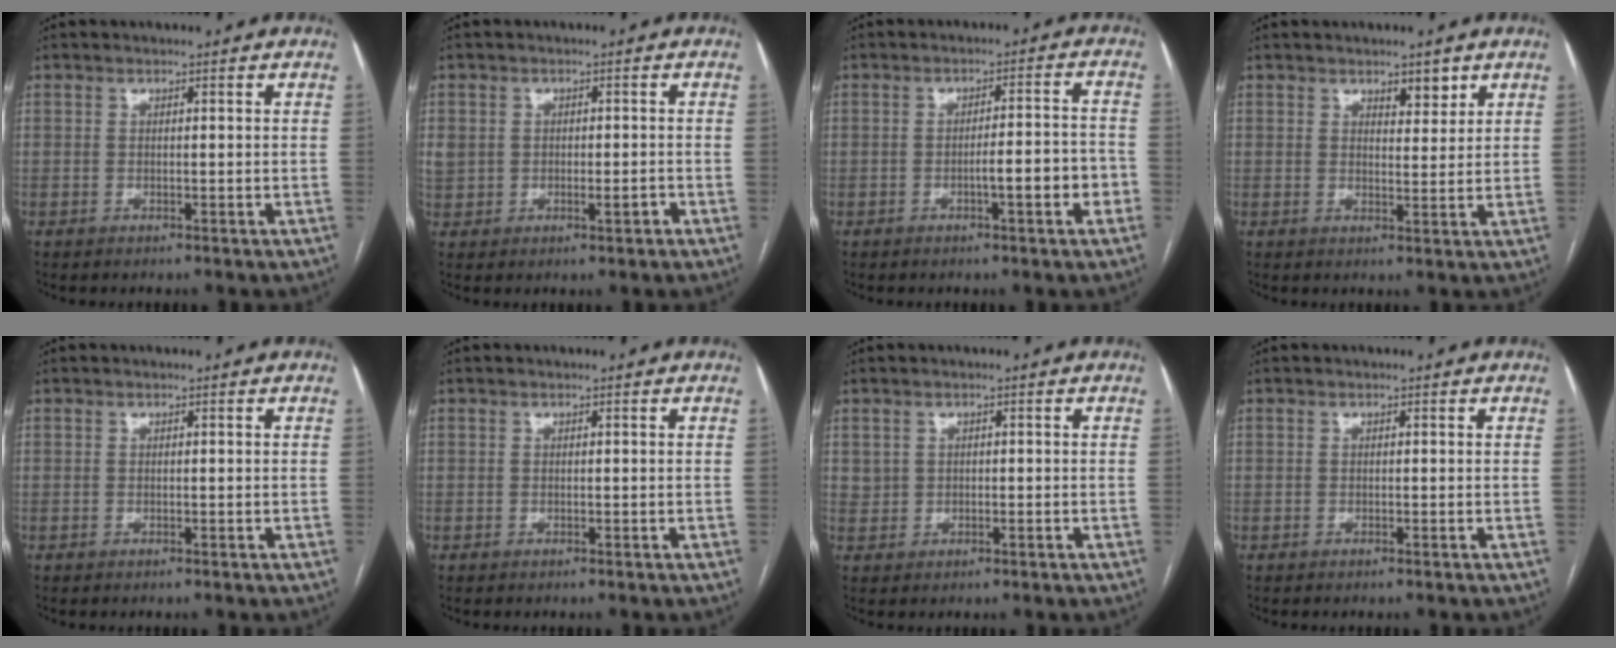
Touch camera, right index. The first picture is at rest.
{"total": 4.1, "force": [-0.7, 2.9, 2.9], "torque": [-0.054, 0.020, 0.002]}
{"total": 6.0, "force": [-2.4, 0.6, 5.5], "torque": [-0.074, 0.017, -0.028]}
{"total": 2.9, "force": [2.0, 1.2, 1.7], "torque": [-0.021, -0.004, 0.033]}
{"total": 0.0}
{"total": 0.0}
{"total": 1.5, "force": [0.2, 1.4, 0.3], "torque": [-0.003, 0.005, 0.008]}
{"total": 0.0}